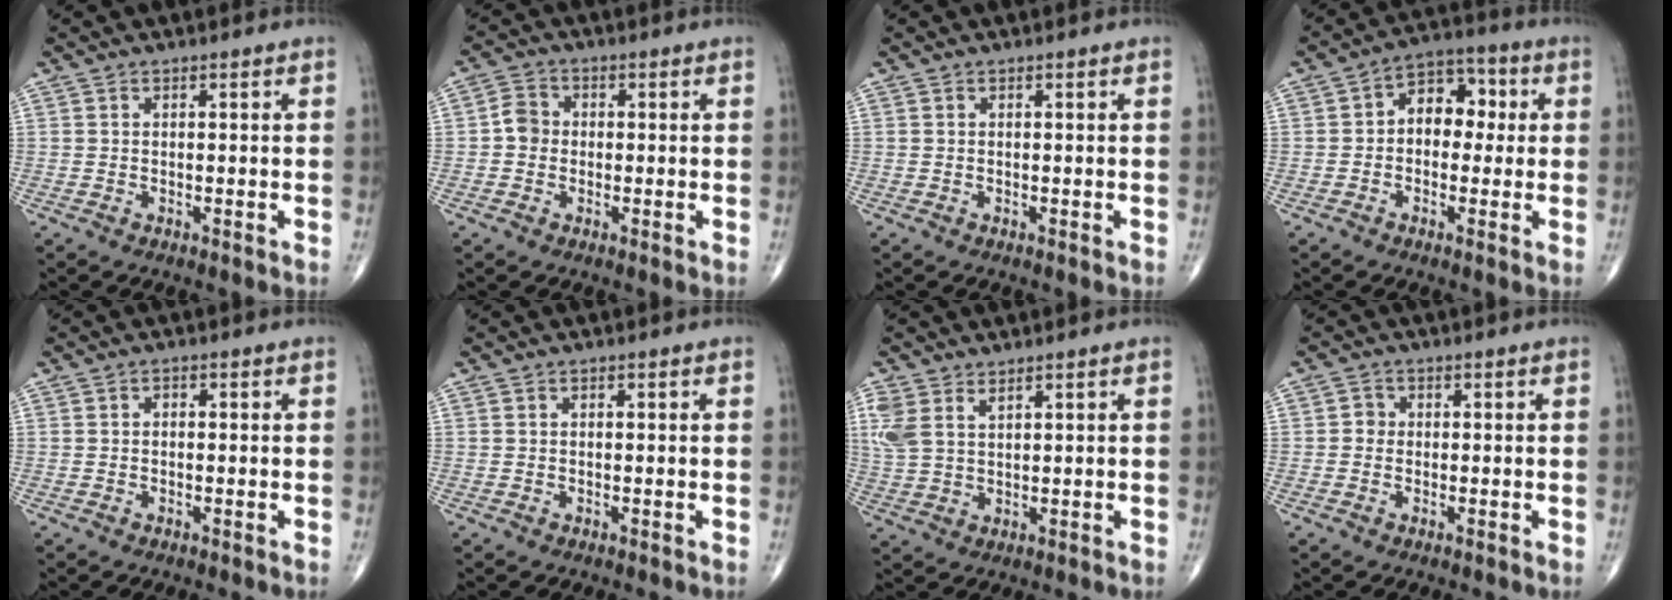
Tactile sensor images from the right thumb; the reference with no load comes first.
{"total": 3.6, "force": [-0.4, 3.2, 1.7], "torque": [-0.017, 0.009, -0.015]}
{"total": 0.0}
{"total": 9.0, "force": [0.7, 6.4, 6.3], "torque": [-0.053, 0.031, 0.000]}
{"total": 0.9, "force": [0.1, 0.6, 0.6], "torque": [-0.003, 0.002, -0.003]}
{"total": 0.0}
{"total": 5.4, "force": [3.0, 2.7, 3.6], "torque": [-0.087, -0.004, 0.070]}
{"total": 1.6, "force": [-0.2, 1.5, 0.6], "torque": [0.001, 0.005, -0.008]}